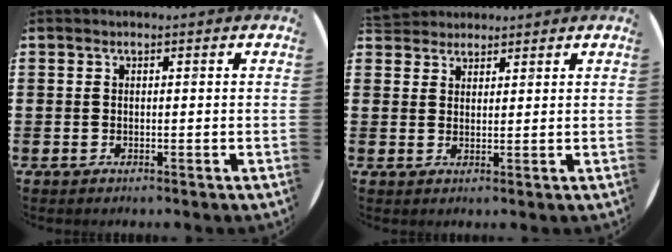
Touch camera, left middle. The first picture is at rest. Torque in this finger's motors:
{"motor_torque": [-0.23, -0.45, 0.06, 0.02]}